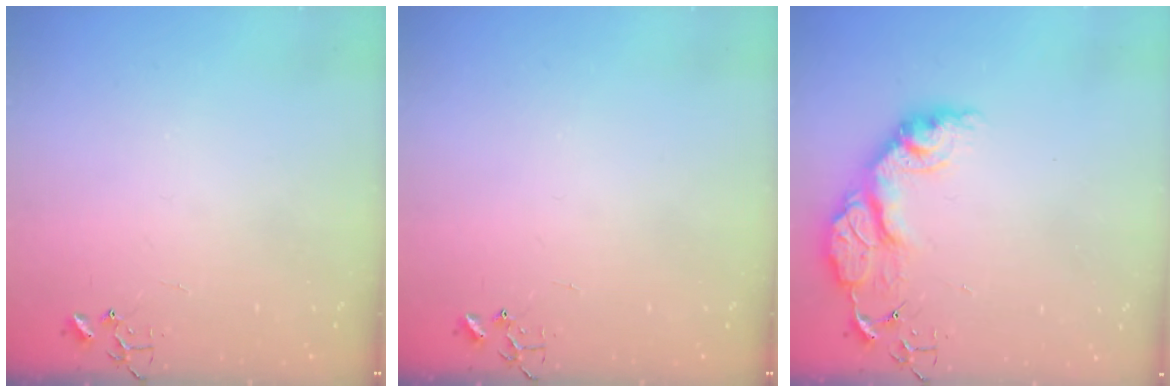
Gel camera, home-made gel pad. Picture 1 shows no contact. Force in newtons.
{"total": 0.0}
{"total": 16.3, "press": 16.3, "slide": 1.2}